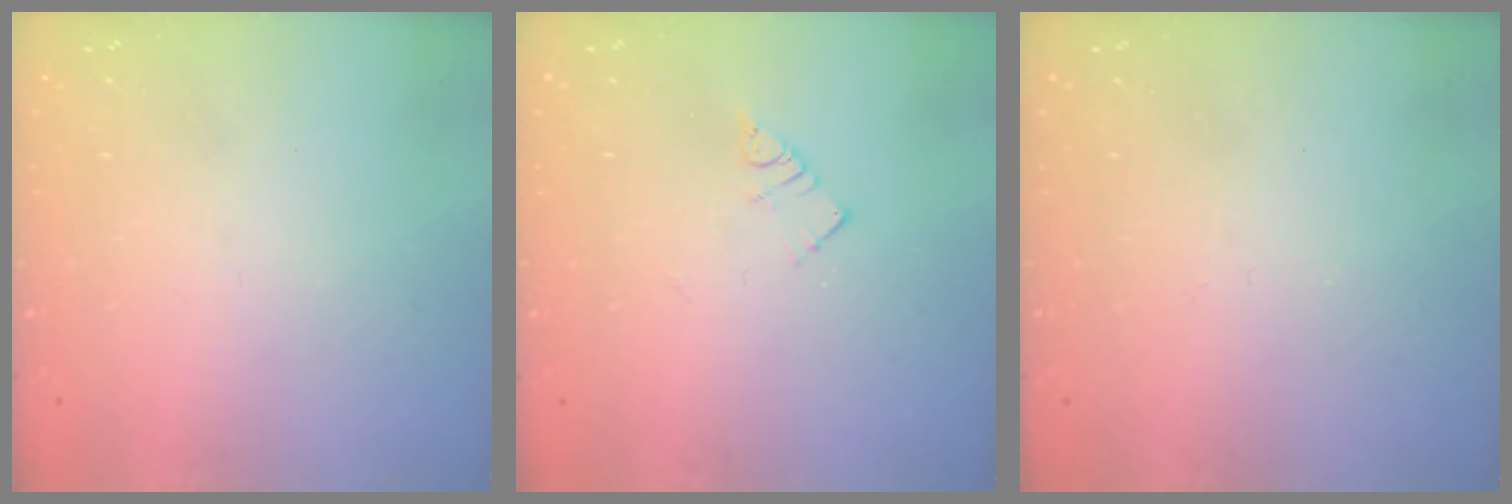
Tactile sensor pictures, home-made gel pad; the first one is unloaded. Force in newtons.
{"total": 3.8, "press": 3.8, "slide": 0.0}
{"total": 2.2, "press": 2.2, "slide": 0.4}